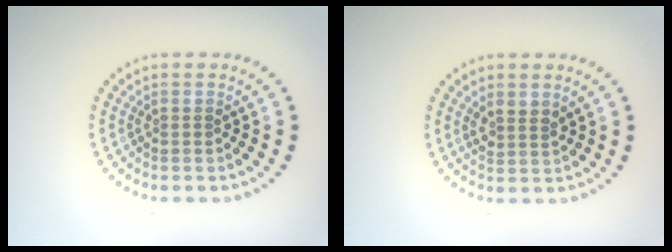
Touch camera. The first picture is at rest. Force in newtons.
{"total": 1.6, "press": 1.3, "slide": 0.9}